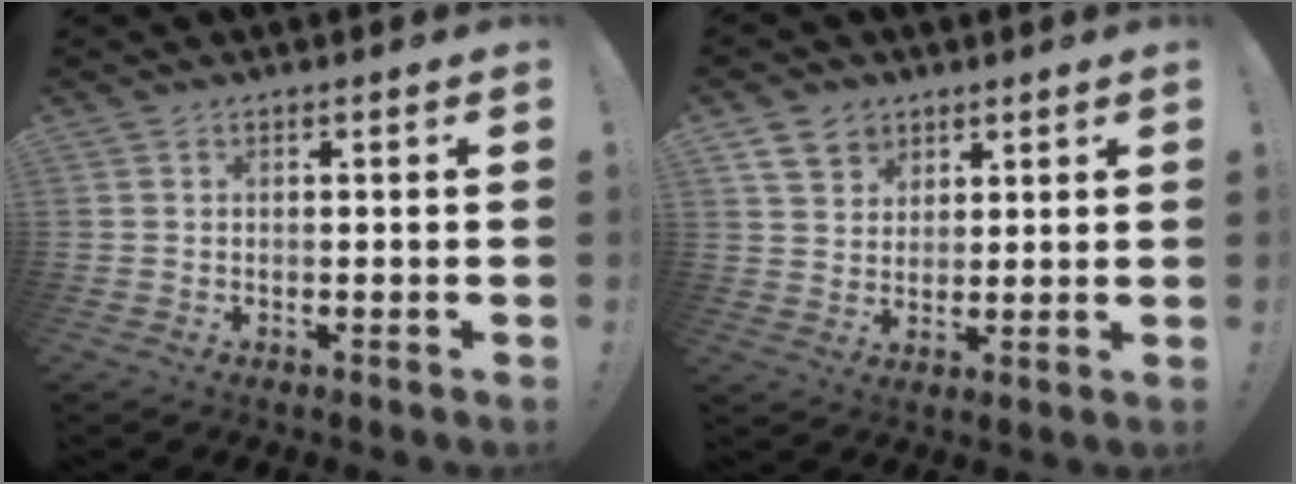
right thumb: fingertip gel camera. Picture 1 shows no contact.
{"total": 7.5, "force": [4.5, 5.7, 2.0], "torque": [-0.026, -0.027, 0.089]}